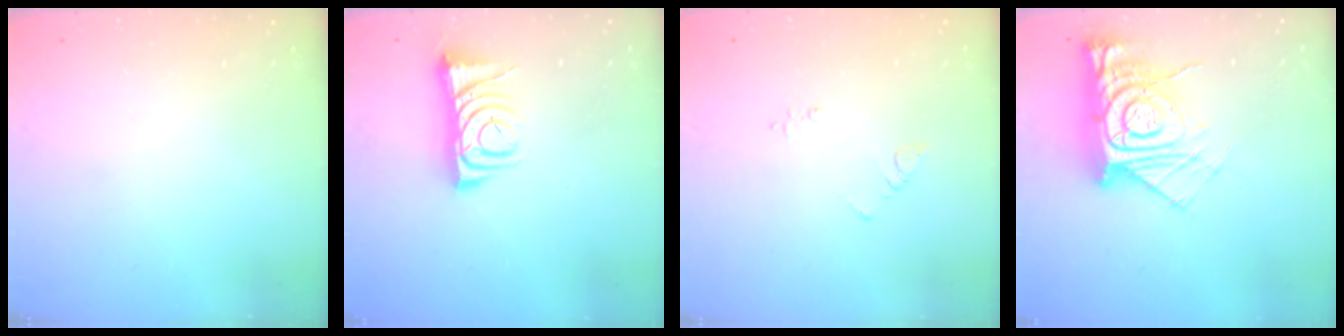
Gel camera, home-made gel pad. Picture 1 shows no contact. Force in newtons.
{"total": 6.8, "press": 6.7, "slide": 1.0}
{"total": 3.9, "press": 3.8, "slide": 0.7}
{"total": 17.8, "press": 17.7, "slide": 1.6}